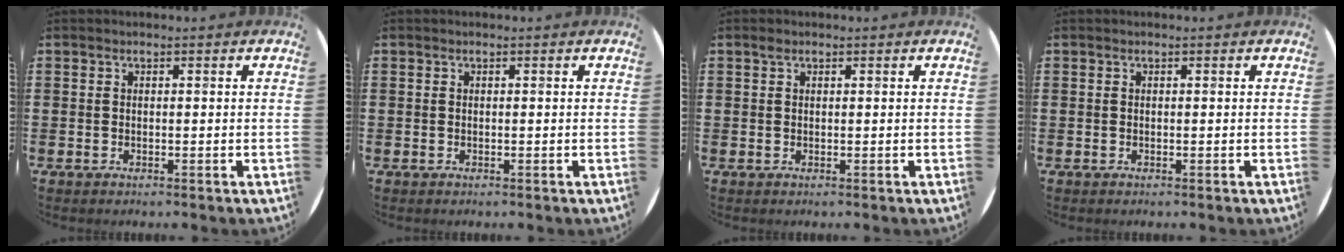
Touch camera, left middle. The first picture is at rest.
{"total": 0.0}
{"total": 0.6, "force": [0.4, 0.4, 0.1], "torque": [0.003, -0.001, 0.007]}
{"total": 0.0}